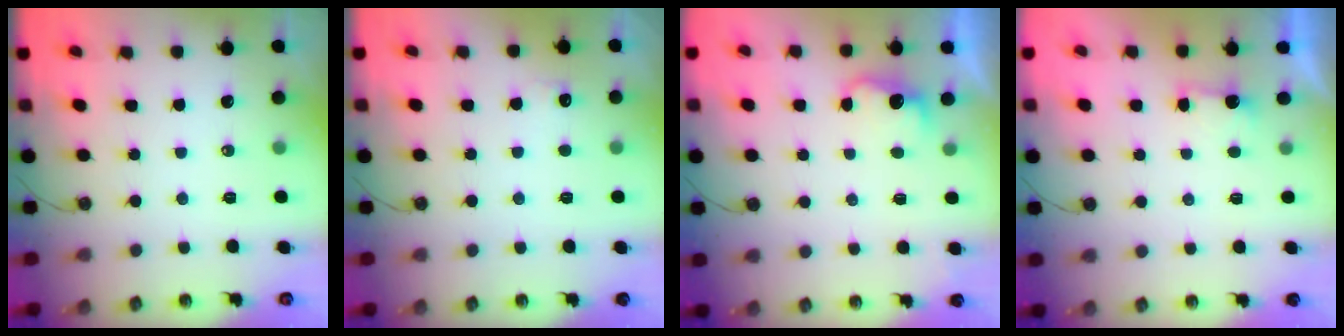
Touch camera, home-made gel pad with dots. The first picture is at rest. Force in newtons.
{"total": 6.0, "press": 5.9, "slide": 1.1}
{"total": 3.5, "press": 3.4, "slide": 0.8}
{"total": 1.6, "press": 1.4, "slide": 0.9}